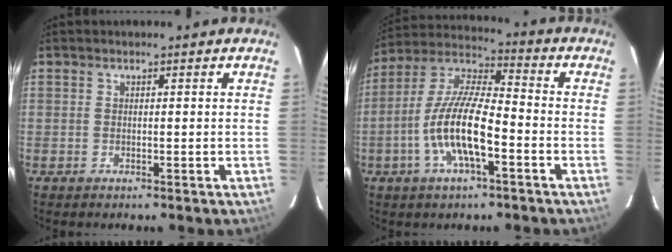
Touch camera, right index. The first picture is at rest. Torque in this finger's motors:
{"motor_torque": [1.81, -0.32, 1.05, 0.21]}